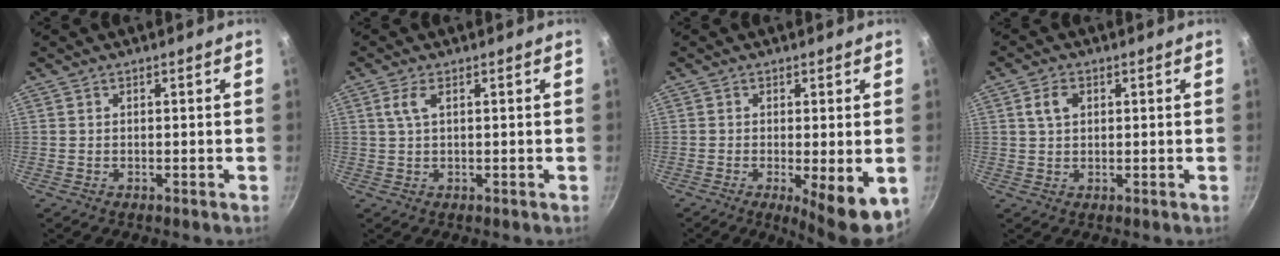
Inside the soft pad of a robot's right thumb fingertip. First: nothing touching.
{"total": 2.7, "force": [0.9, 0.9, 2.4], "torque": [-0.065, 0.006, 0.024]}
{"total": 9.6, "force": [-3.0, 2.6, 8.8], "torque": [-0.124, -0.023, -0.041]}
{"total": 3.7, "force": [1.2, 2.4, 2.5], "torque": [-0.046, 0.003, 0.024]}